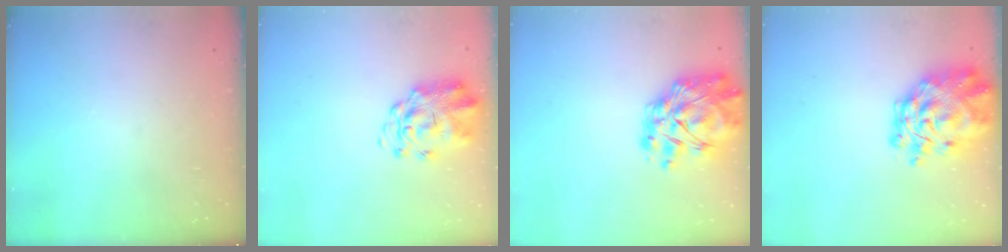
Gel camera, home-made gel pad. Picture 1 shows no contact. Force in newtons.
{"total": 3.9, "press": 3.6, "slide": 1.5}
{"total": 14.7, "press": 13.7, "slide": 5.6}
{"total": 14.4, "press": 13.5, "slide": 5.1}